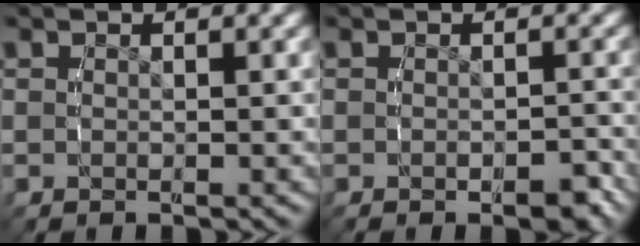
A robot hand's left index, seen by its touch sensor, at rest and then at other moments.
{"total": 1.4, "force": [-1.1, 0.5, 0.7], "torque": [-0.012, -0.001, -0.021]}